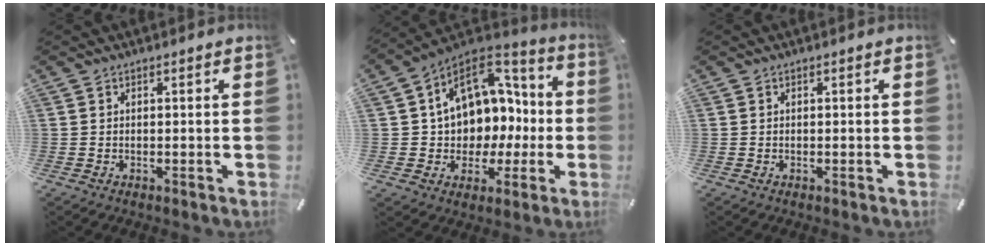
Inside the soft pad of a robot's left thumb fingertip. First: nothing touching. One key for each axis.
{"total": 14.5, "fx": 3.8, "fy": 12.0, "fz": 7.2, "tx": -0.114, "ty": -0.025, "tz": 0.079}
{"total": 0.0}